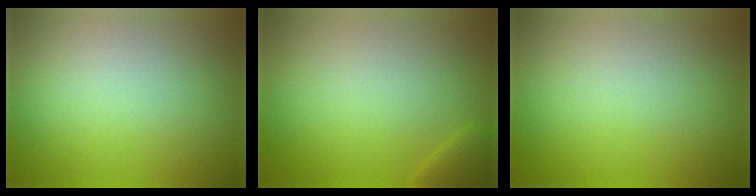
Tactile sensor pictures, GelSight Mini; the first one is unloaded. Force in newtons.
{"total": 1.4, "press": 1.4, "slide": 0.1}
{"total": 0.0}